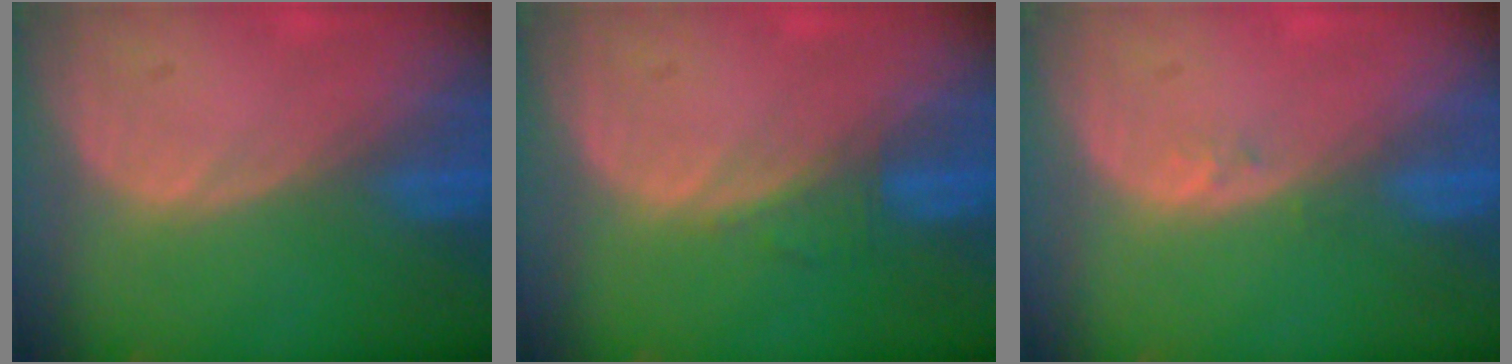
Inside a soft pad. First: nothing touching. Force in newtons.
{"total": 1.2, "press": 1.2, "slide": 0.1}
{"total": 0.8, "press": 0.6, "slide": 0.5}